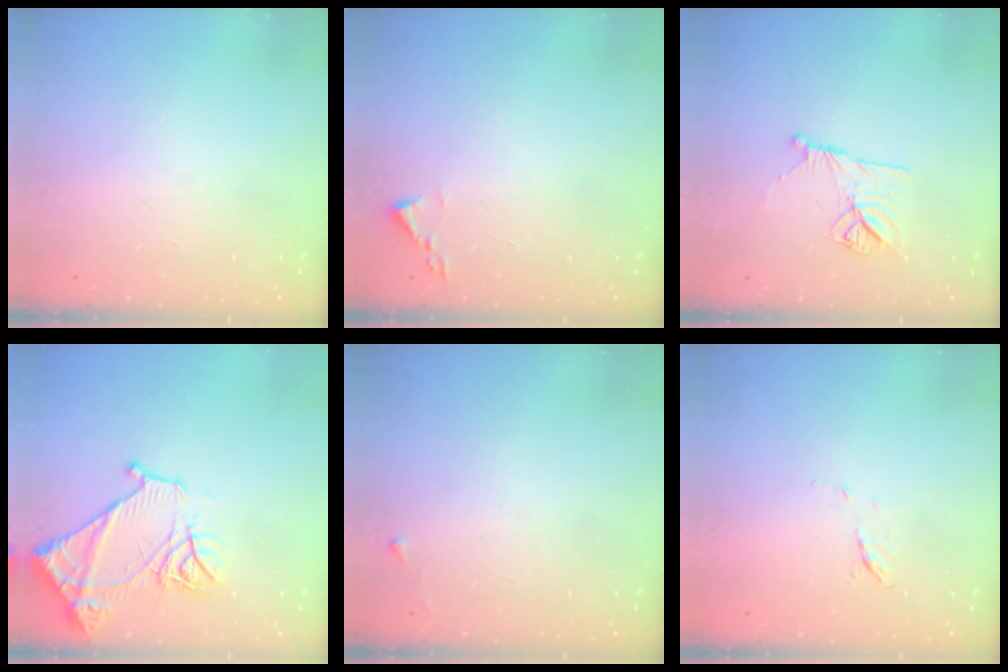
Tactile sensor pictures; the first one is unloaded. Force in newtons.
{"total": 1.9, "press": 1.8, "slide": 0.3}
{"total": 9.9, "press": 9.8, "slide": 1.2}
{"total": 13.5, "press": 13.4, "slide": 1.3}
{"total": 3.5, "press": 3.4, "slide": 0.5}
{"total": 4.9, "press": 4.8, "slide": 1.3}